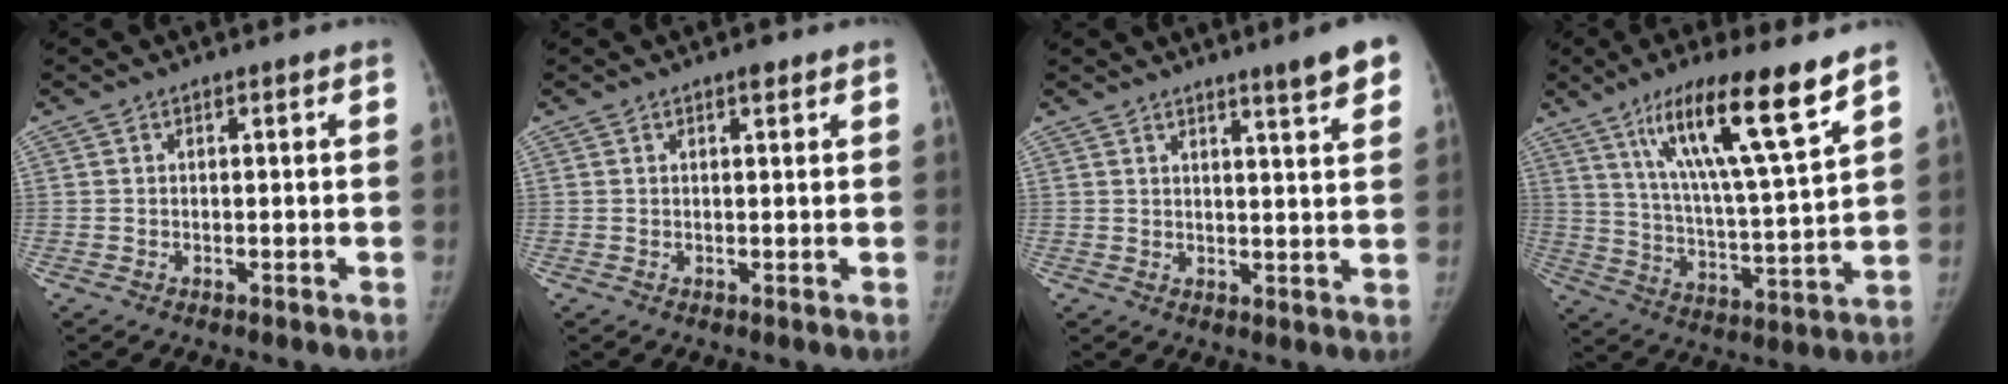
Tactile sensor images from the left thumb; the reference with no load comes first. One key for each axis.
{"total": 1.4, "fx": 0.9, "fy": 0.4, "fz": 1.0, "tx": -0.013, "ty": -0.003, "tz": 0.013}
{"total": 6.7, "fx": 4.4, "fy": 0.4, "fz": 5.1, "tx": -0.061, "ty": -0.024, "tz": 0.057}
{"total": 18.4, "fx": 11.3, "fy": 1.9, "fz": 14.5, "tx": -0.234, "ty": -0.052, "tz": 0.195}